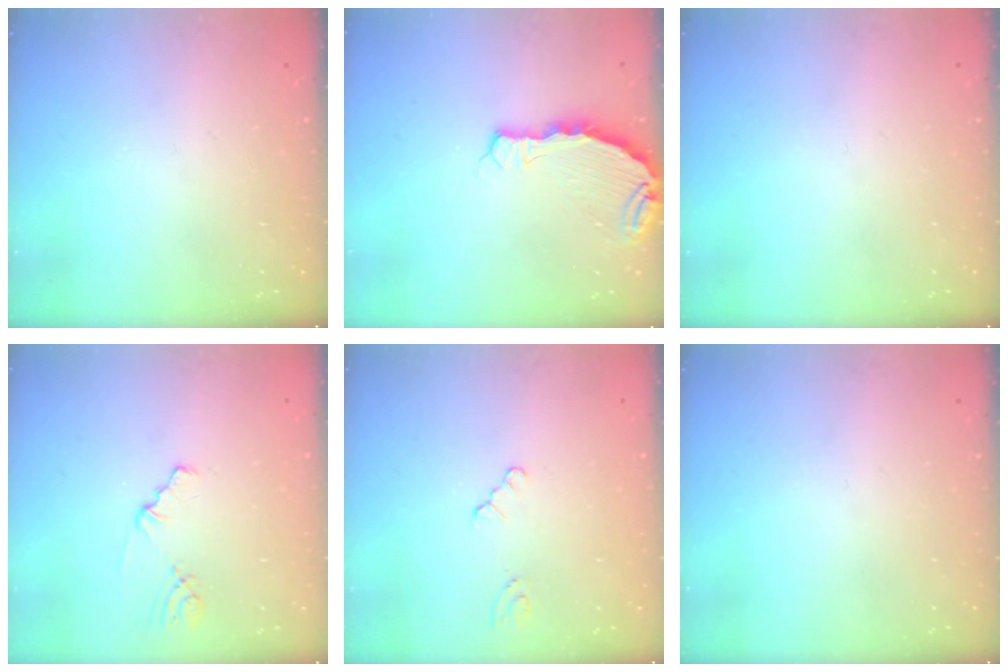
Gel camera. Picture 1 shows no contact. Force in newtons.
{"total": 5.9, "press": 5.7, "slide": 1.4}
{"total": 0.0}
{"total": 1.6, "press": 1.6, "slide": 0.3}
{"total": 0.8, "press": 0.8, "slide": 0.1}
{"total": 0.0}